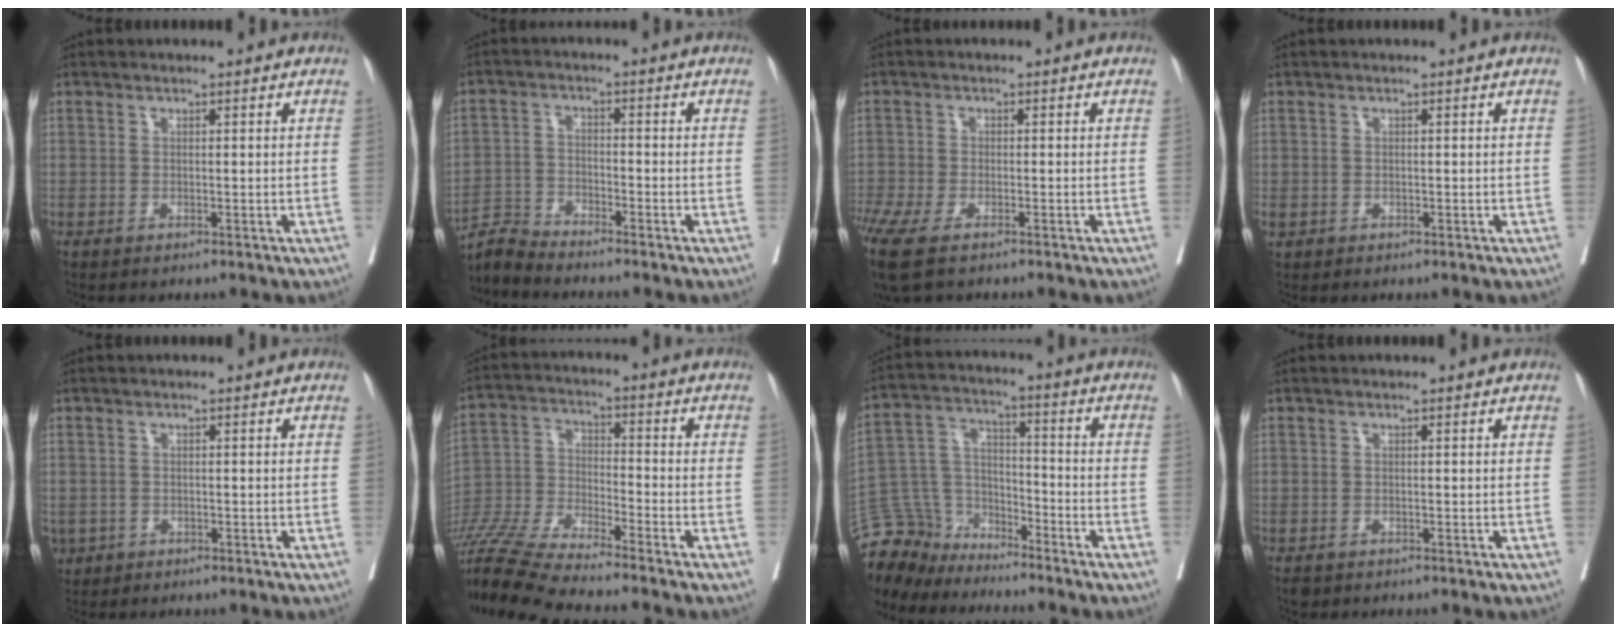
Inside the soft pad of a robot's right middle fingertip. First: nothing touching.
{"total": 4.2, "force": [-4.1, -0.7, -0.7], "torque": [0.012, -0.011, -0.082]}
{"total": 9.6, "force": [-6.9, 2.8, 6.1], "torque": [-0.144, -0.017, -0.120]}
{"total": 0.9, "force": [-0.1, 0.8, 0.3], "torque": [-0.006, 0.003, 0.002]}
{"total": 2.8, "force": [-1.3, 2.4, 0.6], "torque": [-0.009, 0.002, -0.020]}
{"total": 15.3, "force": [-13.9, -1.0, 6.3], "torque": [-0.122, -0.013, -0.260]}
{"total": 10.8, "force": [-10.0, 4.2, -0.1], "torque": [-0.006, 0.038, -0.195]}
{"total": 1.2, "force": [-0.9, 0.8, 0.4], "torque": [-0.010, -0.001, -0.010]}